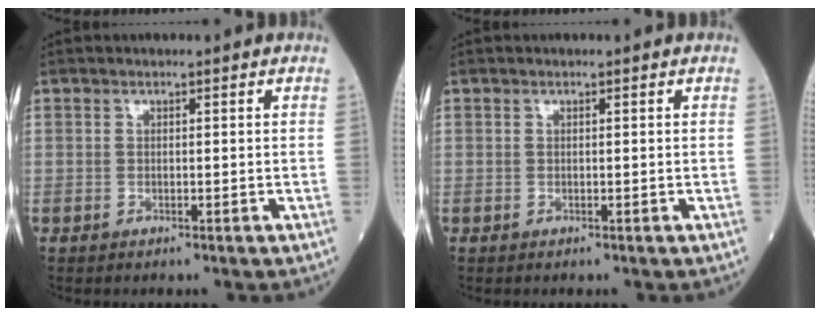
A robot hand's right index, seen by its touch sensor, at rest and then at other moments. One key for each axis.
{"total": 0.0}